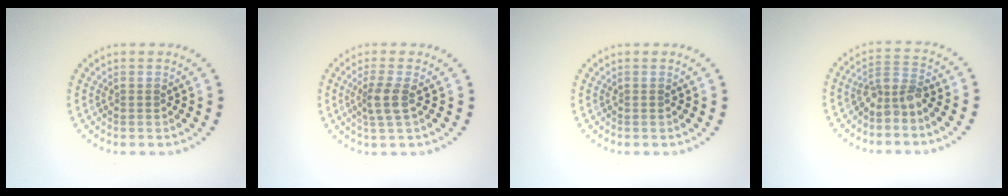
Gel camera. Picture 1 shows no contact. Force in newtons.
{"total": 2.3, "press": 1.9, "slide": 1.3}
{"total": 0.0}
{"total": 2.5, "press": 1.9, "slide": 1.6}